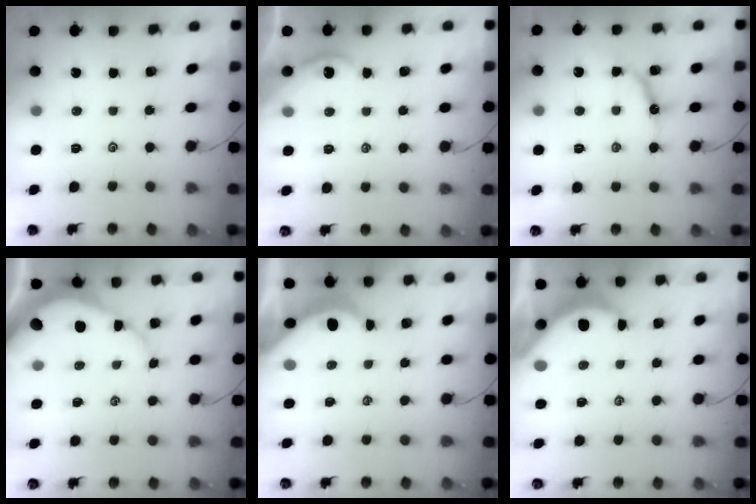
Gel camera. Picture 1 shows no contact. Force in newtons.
{"total": 2.3, "press": 2.3, "slide": 0.2}
{"total": 10.5, "press": 10.4, "slide": 0.8}
{"total": 8.4, "press": 8.3, "slide": 0.8}
{"total": 3.9, "press": 3.9, "slide": 0.5}
{"total": 6.3, "press": 6.3, "slide": 0.5}